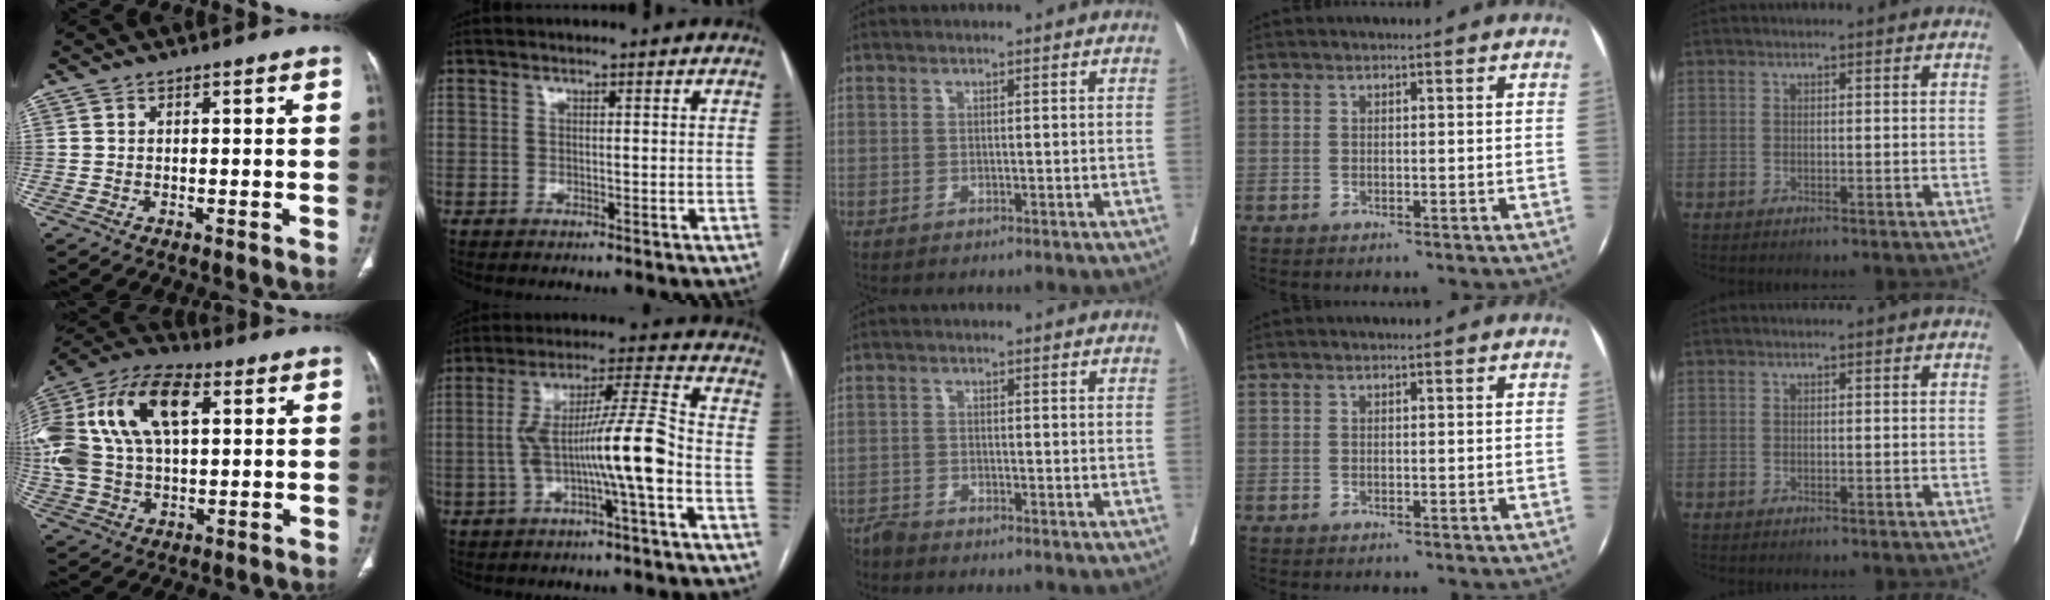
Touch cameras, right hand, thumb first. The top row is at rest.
{"thumb": {"total": 26.1, "force": [6.9, 15.0, 20.3], "torque": [-0.450, 0.038, 0.123]}, "index": {"total": 11.6, "force": [-2.8, 0.1, 11.3], "torque": [-0.203, 0.024, -0.050]}, "middle": {"total": 2.1, "force": [-2.1, 0.0, 0.0], "torque": [0.003, -0.009, -0.042]}}